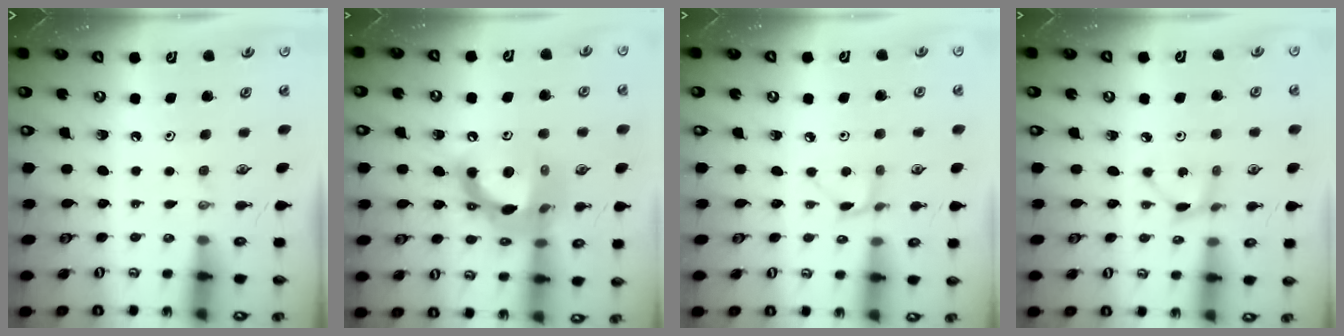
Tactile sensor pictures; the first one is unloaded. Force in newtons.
{"total": 16.5, "press": 16.5, "slide": 1.5}
{"total": 3.5, "press": 3.5, "slide": 0.4}
{"total": 2.4, "press": 2.4, "slide": 0.3}